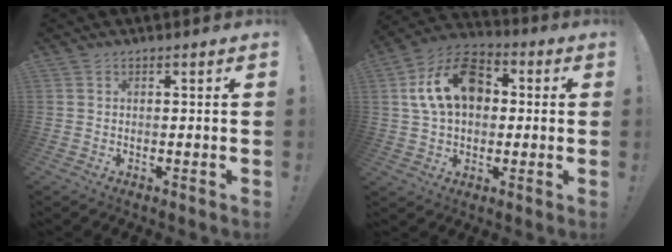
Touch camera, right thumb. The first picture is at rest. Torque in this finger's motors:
{"motor_torque": [1.62, 2.03, 1.67, 0.17, 0.12]}